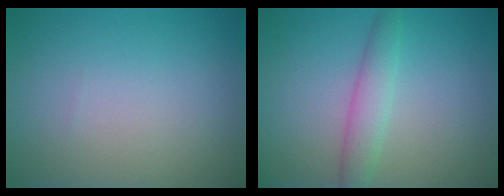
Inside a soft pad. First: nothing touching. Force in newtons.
{"total": 2.6, "press": 2.6, "slide": 0.0}